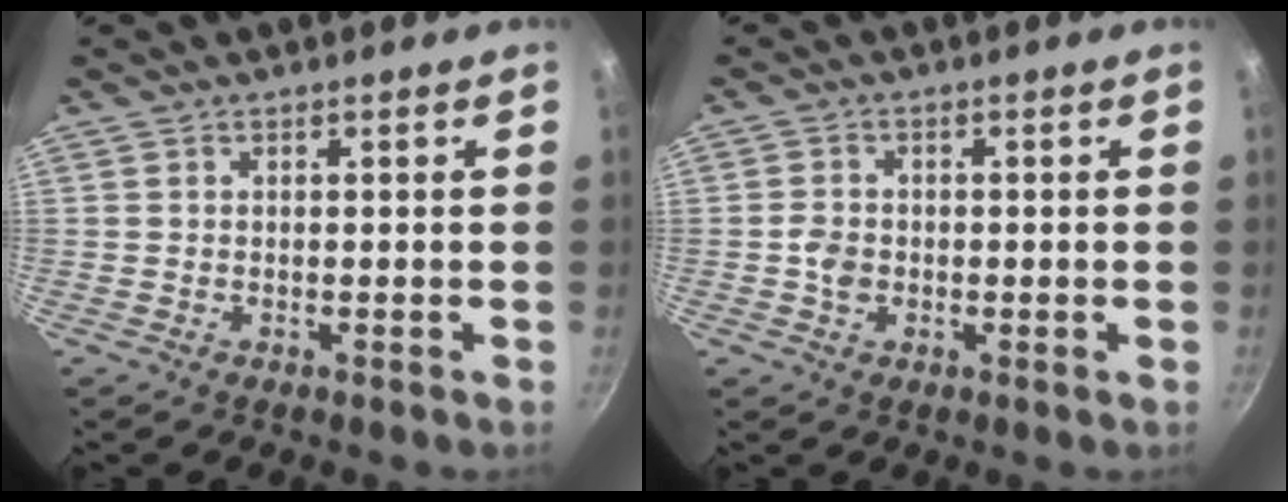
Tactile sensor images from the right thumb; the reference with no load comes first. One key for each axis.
{"total": 3.2, "fx": -0.6, "fy": 2.5, "fz": 1.9, "tx": -0.033, "ty": 0.011, "tz": -0.014}